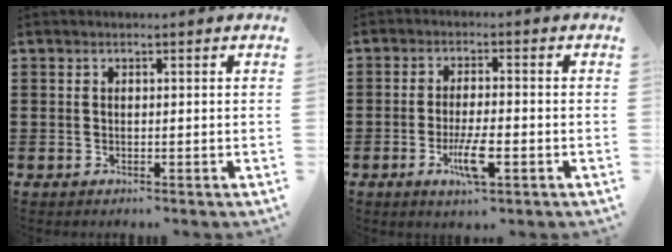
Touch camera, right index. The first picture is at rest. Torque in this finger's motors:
{"motor_torque": [0.33, 0.33, 0.27, 0.11]}